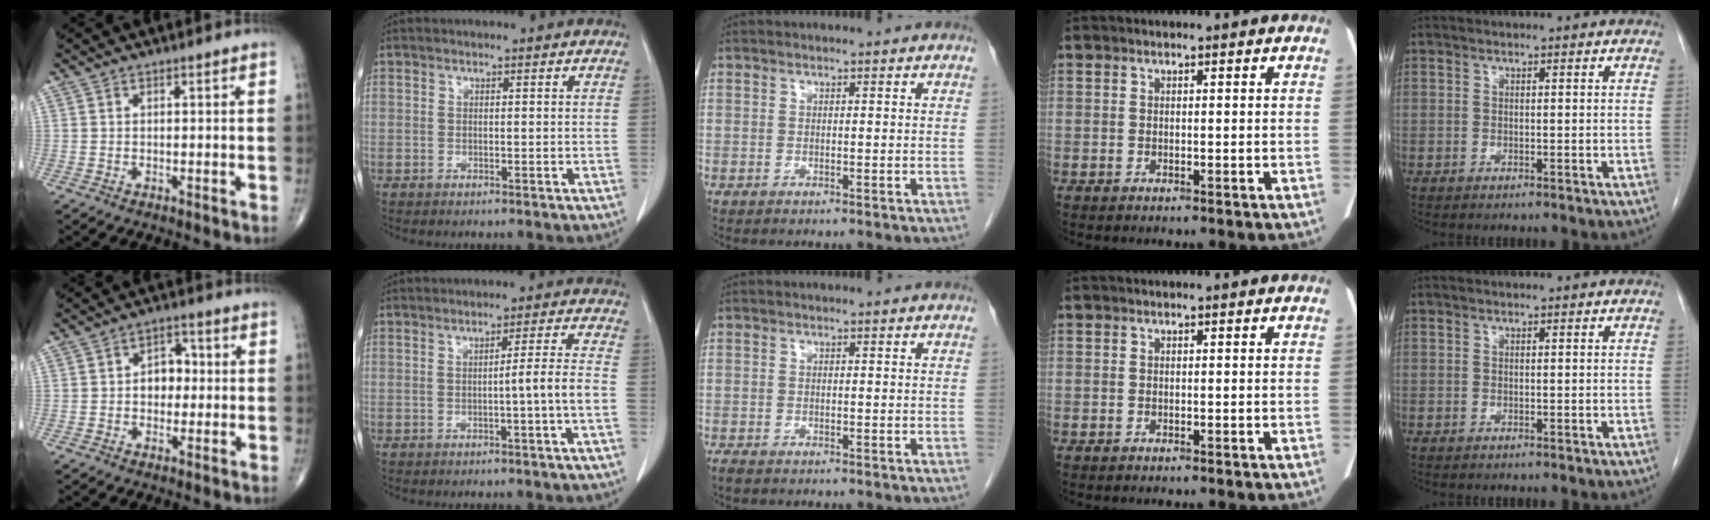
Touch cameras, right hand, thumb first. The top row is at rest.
{"thumb": {"total": 5.5, "force": [0.0, 4.0, 3.7], "torque": [-0.028, 0.016, -0.008]}, "index": {"total": 3.9, "force": [-1.4, -1.2, 3.5], "torque": [-0.050, 0.004, -0.022]}, "middle": {"total": 1.1, "force": [-1.0, 0.3, 0.5], "torque": [-0.017, -0.004, -0.016]}}